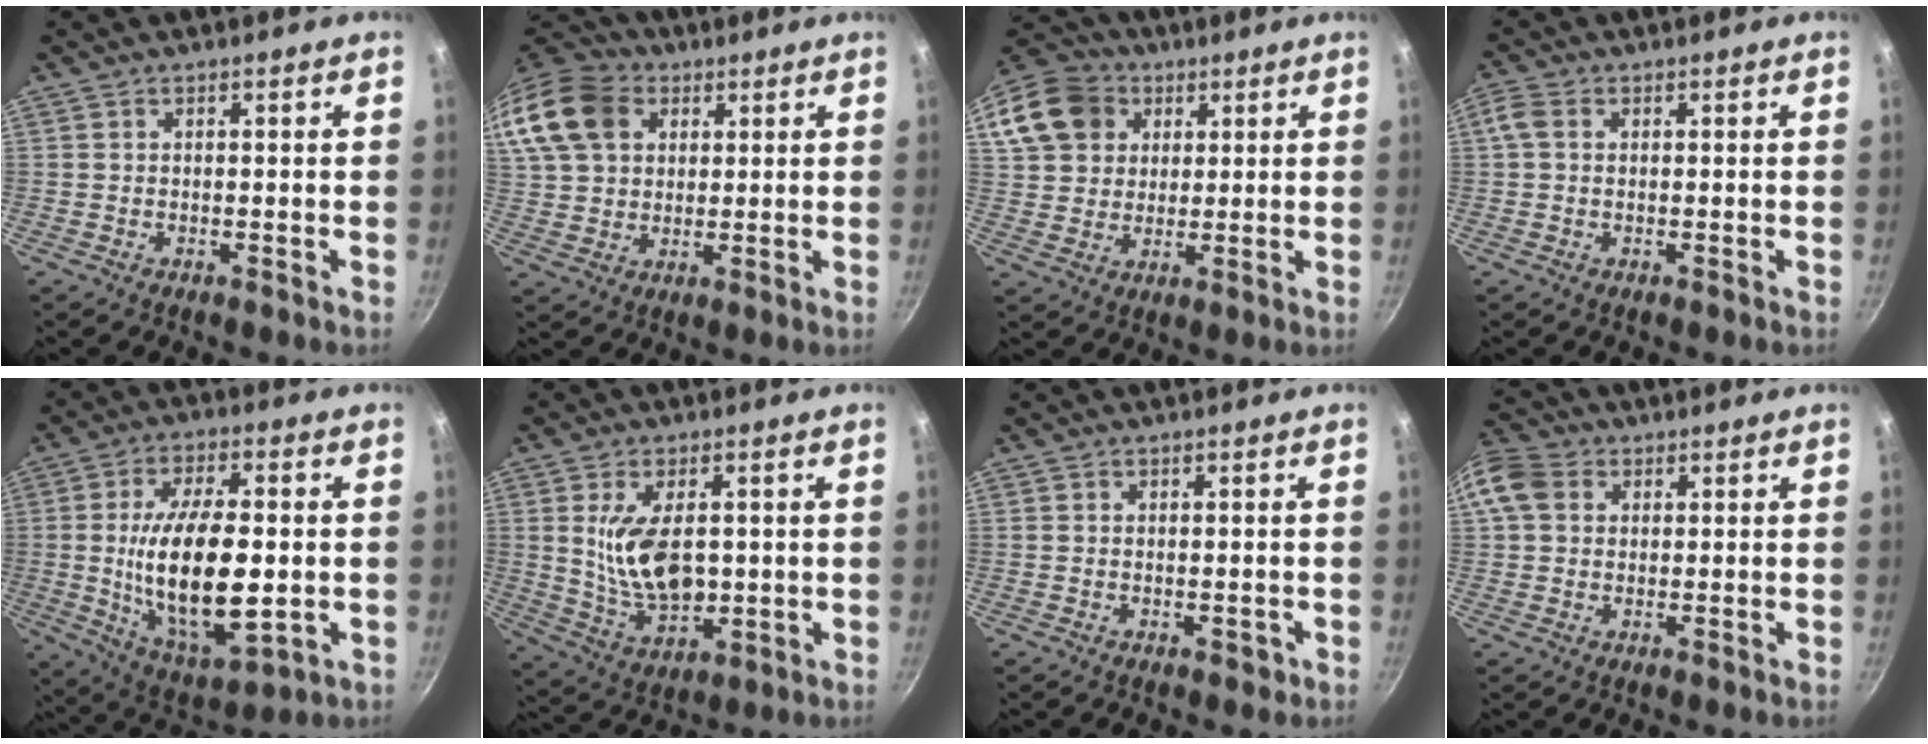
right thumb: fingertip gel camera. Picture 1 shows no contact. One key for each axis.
{"total": 20.8, "fx": 7.7, "fy": 15.6, "fz": 11.4, "tx": -0.260, "ty": 0.029, "tz": 0.140}
{"total": 15.3, "fx": 5.8, "fy": 12.4, "fz": 6.8, "tx": -0.128, "ty": 0.020, "tz": 0.102}
{"total": 3.0, "fx": 0.6, "fy": 2.1, "fz": 2.1, "tx": -0.050, "ty": 0.010, "tz": 0.008}
{"total": 20.2, "fx": -1.4, "fy": 9.1, "fz": 18.0, "tx": -0.307, "ty": 0.000, "tz": -0.012}
{"total": 12.2, "fx": 1.1, "fy": 6.9, "fz": 10.1, "tx": -0.166, "ty": -0.017, "tz": 0.033}
{"total": 1.3, "fx": -0.5, "fy": 0.6, "fz": 1.0, "tx": -0.010, "ty": 0.002, "tz": -0.007}
{"total": 9.9, "fx": 2.4, "fy": 8.1, "fz": 5.3, "tx": -0.111, "ty": 0.018, "tz": 0.033}